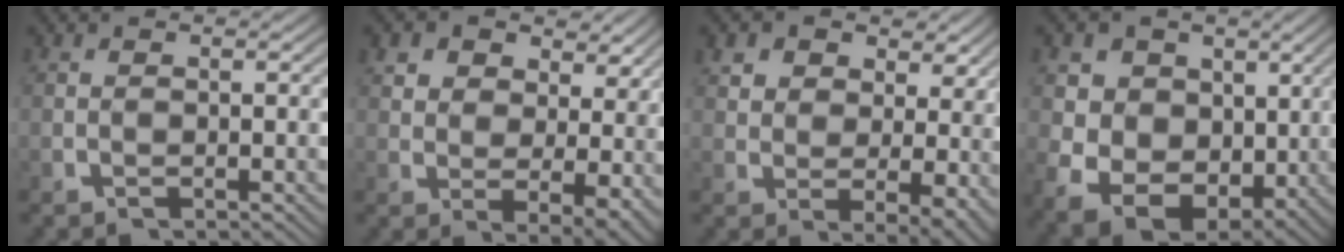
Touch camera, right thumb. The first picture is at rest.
{"total": 6.5, "force": [1.6, 4.3, 4.5], "torque": [-0.076, -0.033, 0.043]}
{"total": 6.4, "force": [1.6, 4.3, 4.5], "torque": [-0.071, -0.032, 0.041]}
{"total": 13.3, "force": [-1.0, 10.9, 7.6], "torque": [-0.177, -0.066, -0.002]}